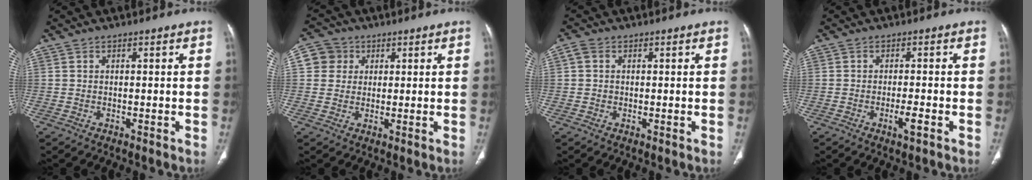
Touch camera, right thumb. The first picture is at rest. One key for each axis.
{"total": 5.2, "fx": 1.4, "fy": 5.0, "fz": 0.8, "tx": 0.010, "ty": 0.005, "tz": 0.023}
{"total": 2.1, "fx": 0.3, "fy": 1.8, "fz": 1.1, "tx": -0.019, "ty": 0.003, "tz": 0.005}
{"total": 1.5, "fx": -0.5, "fy": 0.3, "fz": 1.3, "tx": -0.024, "ty": -0.004, "tz": -0.011}